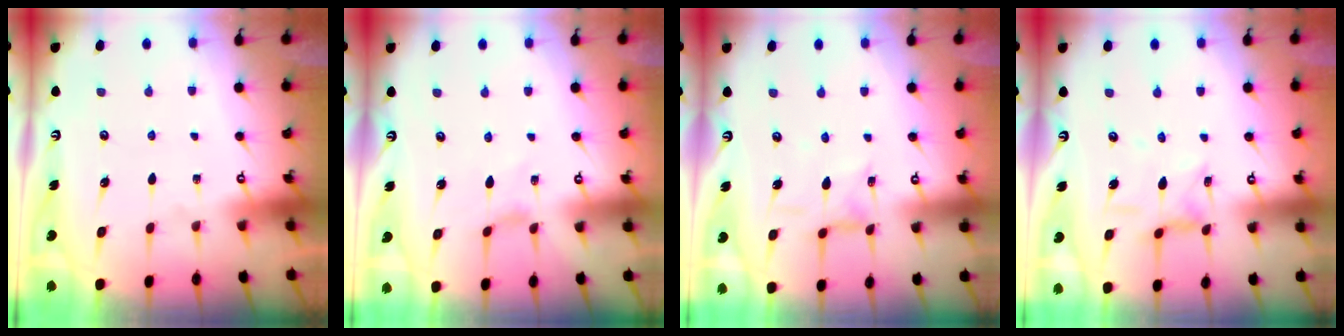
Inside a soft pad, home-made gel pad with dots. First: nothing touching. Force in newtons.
{"total": 0.0}
{"total": 2.0, "press": 2.0, "slide": 0.3}
{"total": 4.5, "press": 4.5, "slide": 0.4}